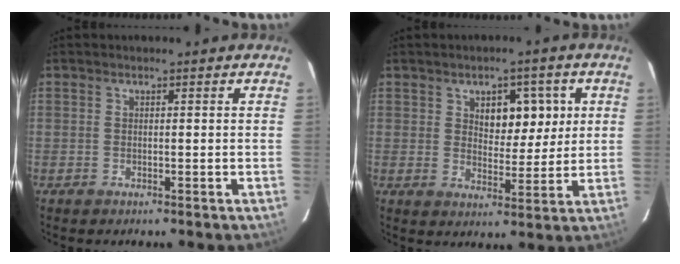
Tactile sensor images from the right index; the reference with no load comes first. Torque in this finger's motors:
{"motor_torque": [0.19, 0.06, 0.24, 0.06]}